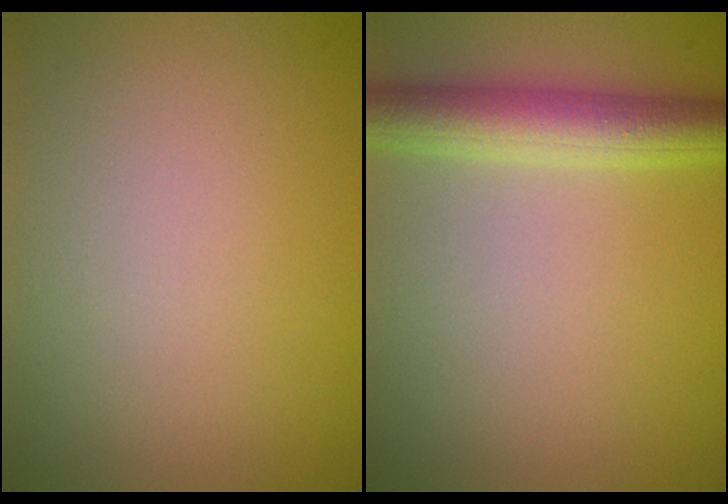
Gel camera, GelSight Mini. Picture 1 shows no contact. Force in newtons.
{"total": 4.8, "press": 4.8, "slide": 0.1}